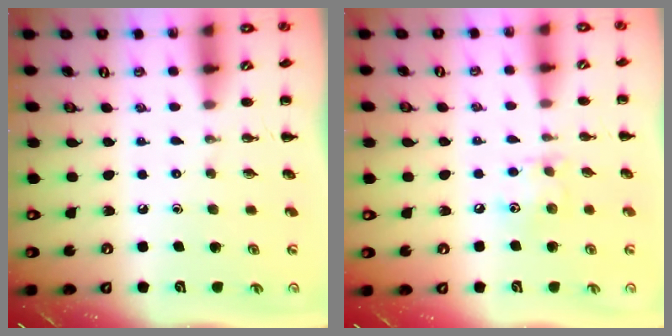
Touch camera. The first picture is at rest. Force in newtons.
{"total": 7.2, "press": 7.1, "slide": 1.0}